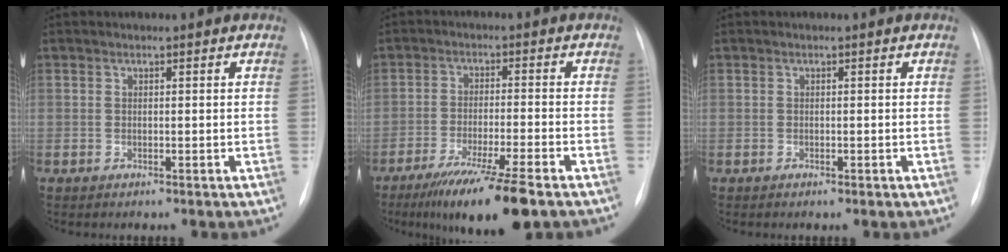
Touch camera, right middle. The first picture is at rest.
{"total": 11.6, "force": [-7.9, -0.2, 8.4], "torque": [-0.141, -0.033, -0.129]}
{"total": 0.6, "force": [-0.3, 0.1, 0.4], "torque": [-0.007, -0.001, -0.004]}